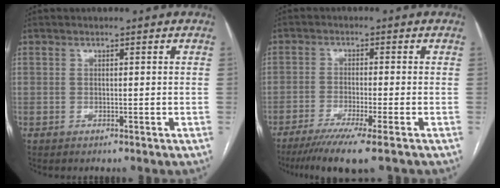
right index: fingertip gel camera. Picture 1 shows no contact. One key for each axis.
{"total": 8.4, "fx": -6.0, "fy": -0.6, "fz": 5.9, "tx": -0.090, "ty": -0.021, "tz": -0.095}